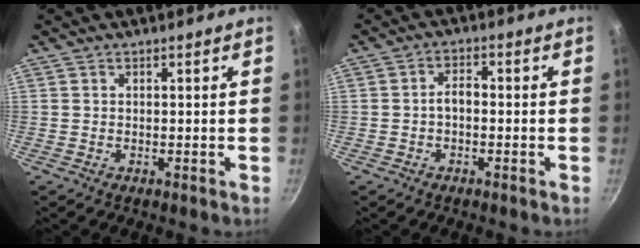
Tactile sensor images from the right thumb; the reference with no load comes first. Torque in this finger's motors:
{"motor_torque": [0.35, 0.63, 0.80, -0.11, 0.01]}